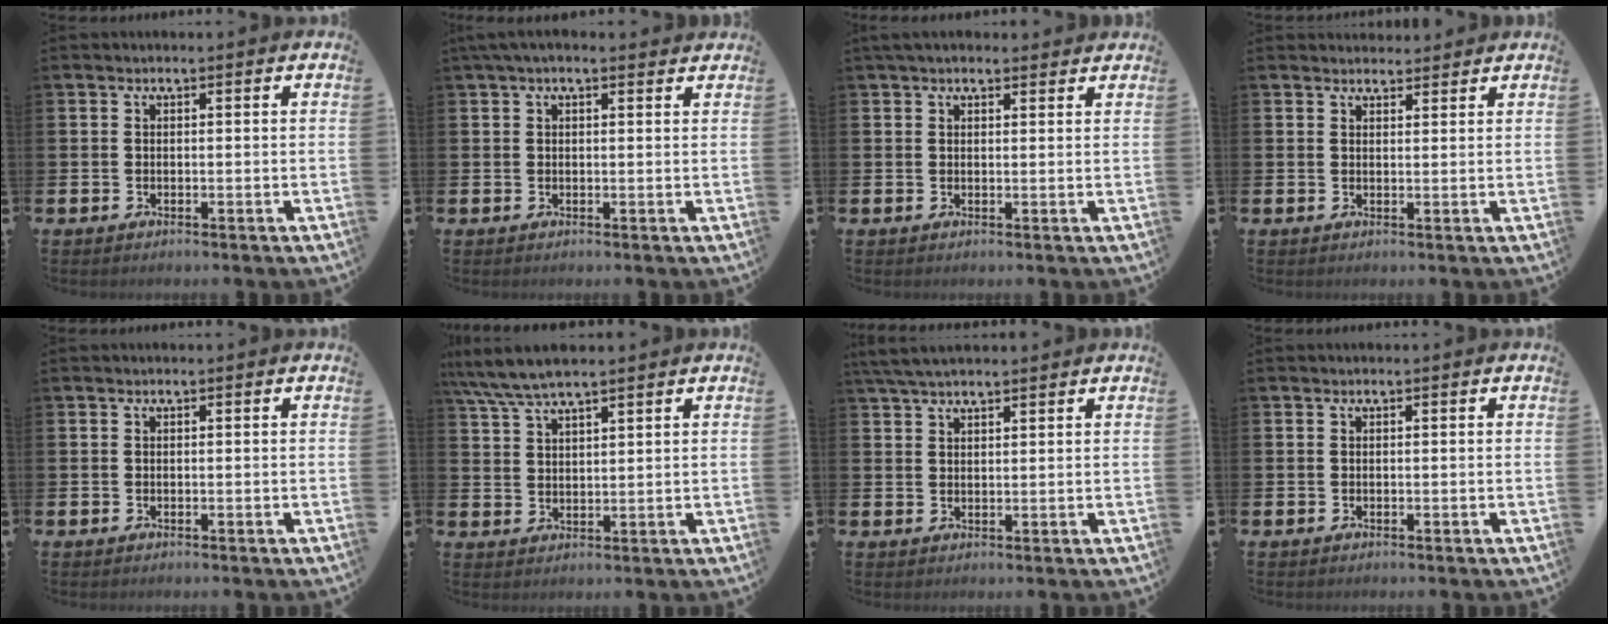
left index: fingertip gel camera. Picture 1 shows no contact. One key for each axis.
{"total": 1.8, "fx": 1.3, "fy": 0.5, "fz": 1.1, "tx": -0.018, "ty": 0.005, "tz": 0.021}
{"total": 2.2, "fx": 1.9, "fy": 0.8, "fz": 0.8, "tx": -0.005, "ty": -0.003, "tz": 0.032}
{"total": 2.2, "fx": 2.1, "fy": 0.5, "fz": -0.1, "tx": 0.013, "ty": -0.012, "tz": 0.036}
{"total": 0.0}
{"total": 5.9, "fx": 5.3, "fy": 0.9, "fz": 2.4, "tx": -0.063, "ty": -0.014, "tz": 0.097}
{"total": 4.1, "fx": 3.6, "fy": 1.0, "fz": 1.8, "tx": -0.035, "ty": -0.007, "tz": 0.066}
{"total": 0.0}